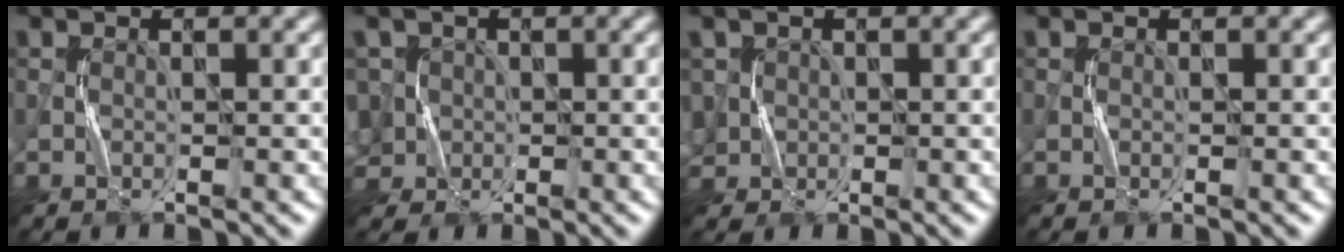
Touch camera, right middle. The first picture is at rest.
{"total": 5.1, "force": [-0.7, 4.6, 1.9], "torque": [-0.053, 0.016, -0.029]}
{"total": 2.3, "force": [0.2, 2.2, 0.6], "torque": [-0.020, 0.001, 0.008]}
{"total": 0.0}